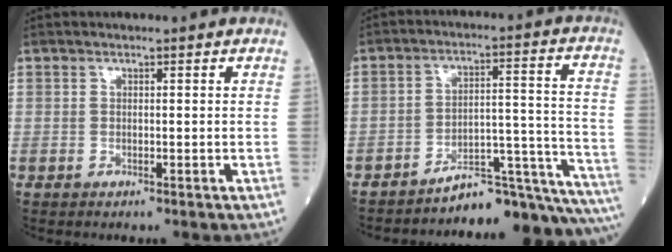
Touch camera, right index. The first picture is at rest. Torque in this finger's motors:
{"motor_torque": [0.51, -0.91, 0.21, 0.04]}